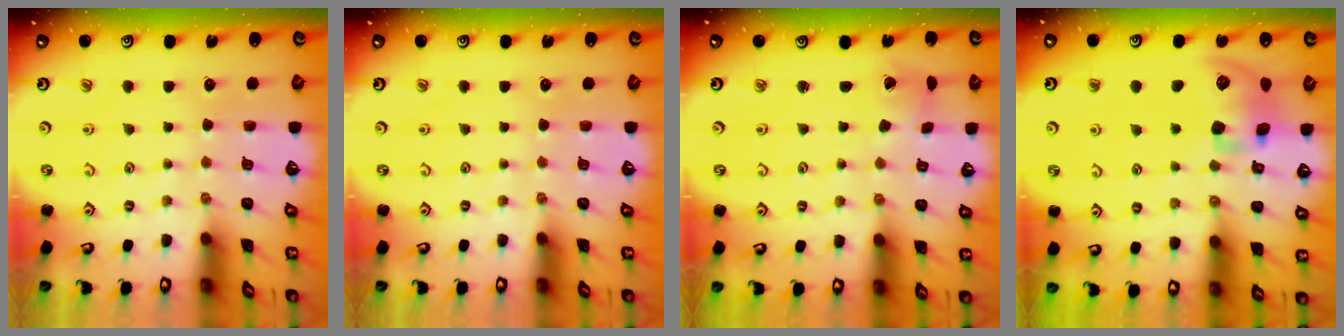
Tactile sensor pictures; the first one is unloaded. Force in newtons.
{"total": 0.0}
{"total": 1.4, "press": 1.4, "slide": 0.2}
{"total": 13.1, "press": 13.0, "slide": 2.0}